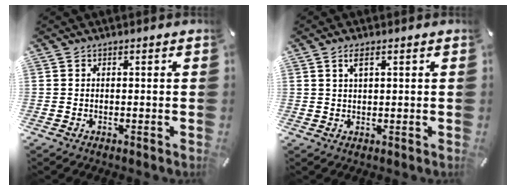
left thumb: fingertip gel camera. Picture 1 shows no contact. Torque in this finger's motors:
{"motor_torque": [0.05, -0.42, 0.13, 0.32, -0.10]}